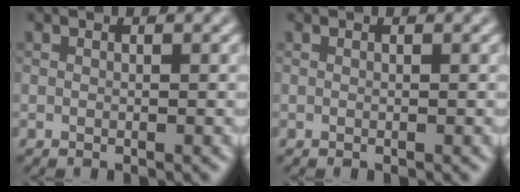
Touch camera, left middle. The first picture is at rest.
{"total": 0.0}